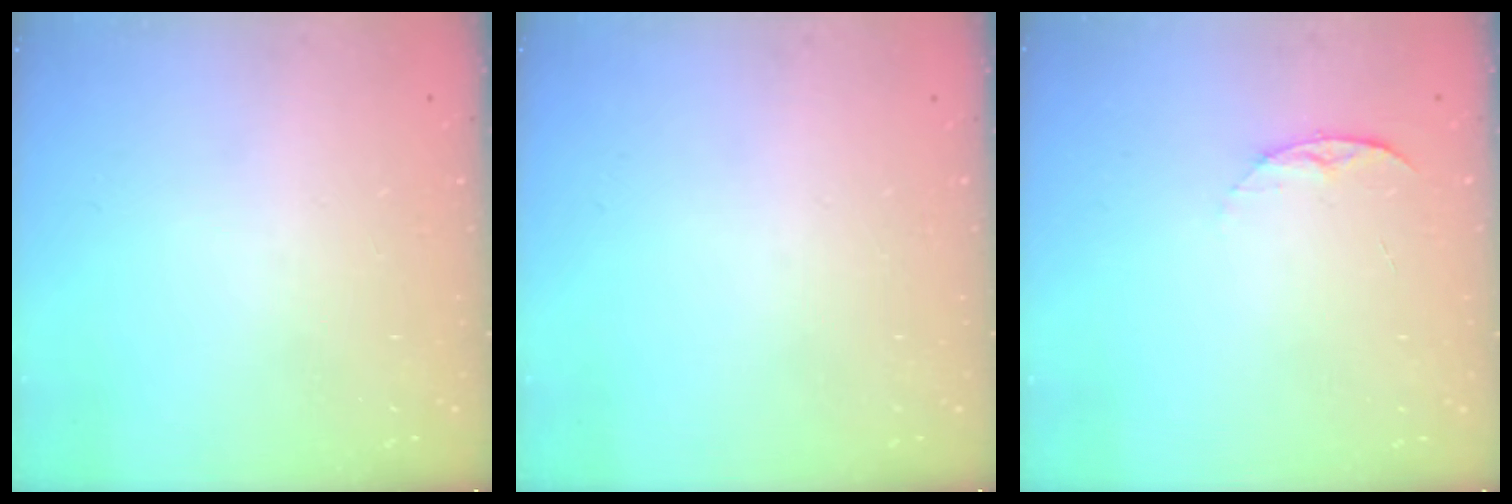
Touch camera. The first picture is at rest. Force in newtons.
{"total": 0.0}
{"total": 5.2, "press": 5.2, "slide": 0.6}